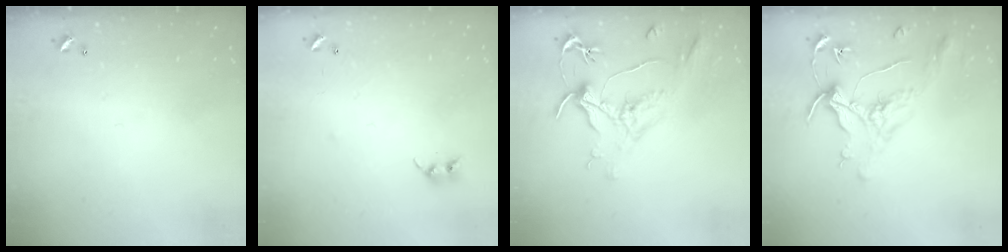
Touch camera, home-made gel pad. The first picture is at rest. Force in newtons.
{"total": 7.2, "press": 7.2, "slide": 0.6}
{"total": 1.6, "press": 1.3, "slide": 0.9}
{"total": 1.6, "press": 1.4, "slide": 0.7}